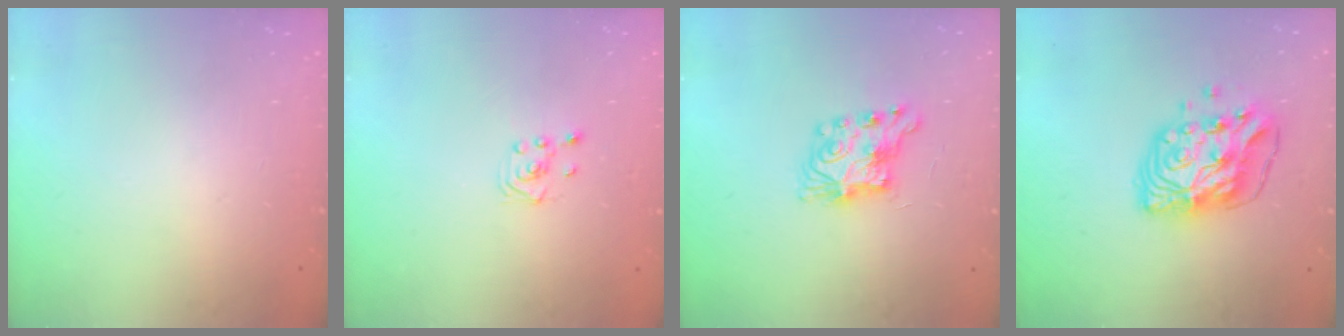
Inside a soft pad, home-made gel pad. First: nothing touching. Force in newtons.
{"total": 1.9, "press": 1.7, "slide": 0.8}
{"total": 7.3, "press": 7.3, "slide": 0.1}
{"total": 12.2, "press": 12.1, "slide": 1.2}